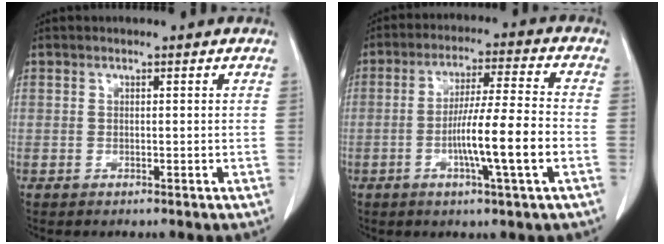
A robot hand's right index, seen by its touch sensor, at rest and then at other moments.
{"total": 10.6, "force": [-2.9, -0.5, 10.2], "torque": [-0.178, 0.000, -0.053]}